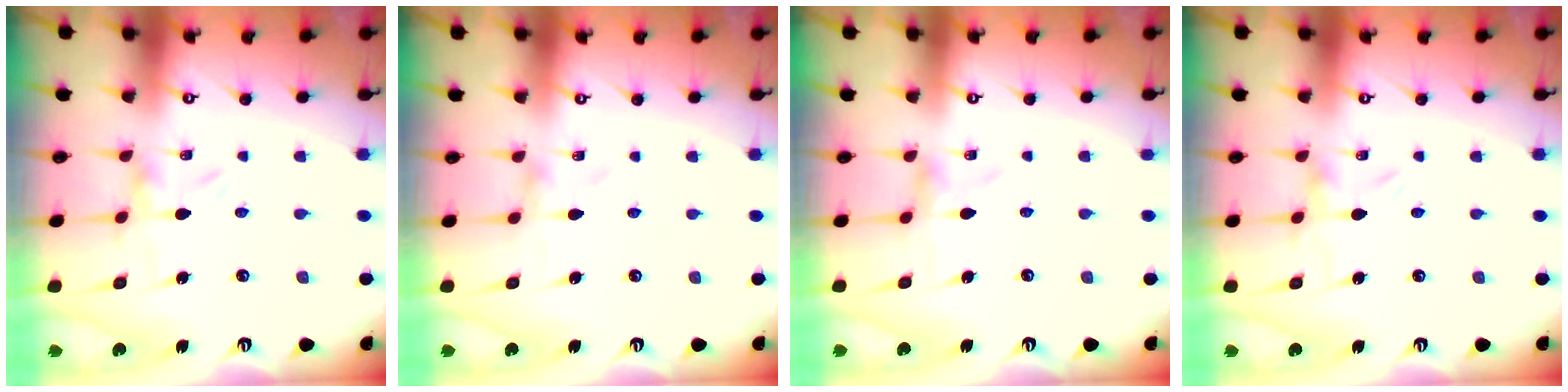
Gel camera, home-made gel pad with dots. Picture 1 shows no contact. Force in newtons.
{"total": 0.8, "press": 0.8, "slide": 0.1}
{"total": 0.0}
{"total": 0.0}